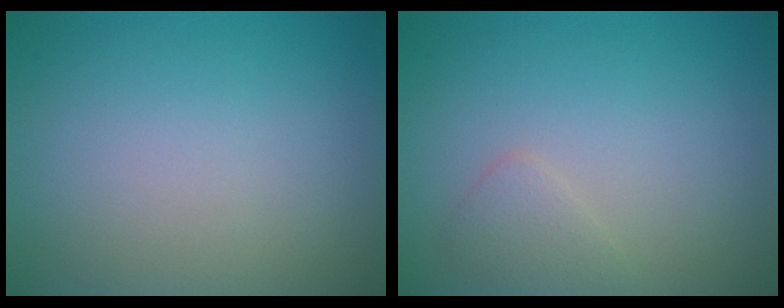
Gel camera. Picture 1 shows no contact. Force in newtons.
{"total": 1.2, "press": 1.2, "slide": 0.1}